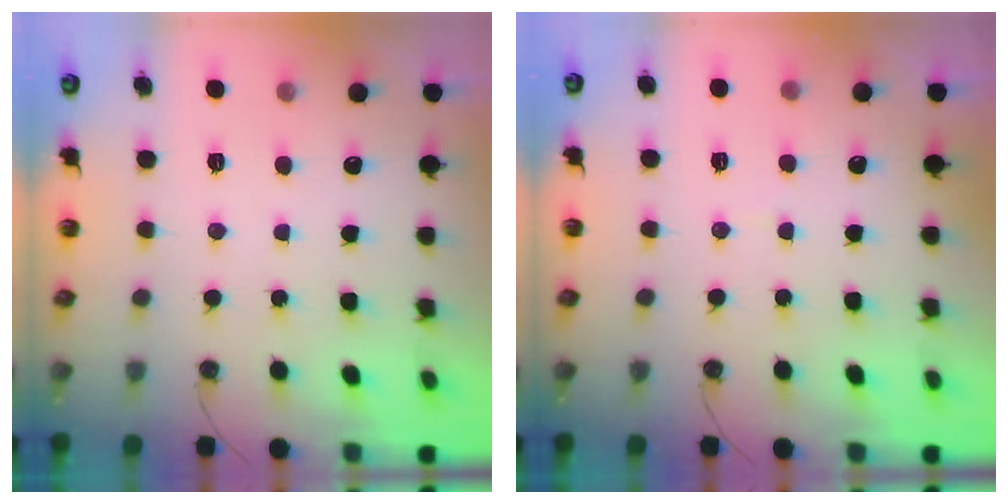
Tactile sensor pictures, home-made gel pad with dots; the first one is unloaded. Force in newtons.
{"total": 2.8, "press": 2.8, "slide": 0.3}